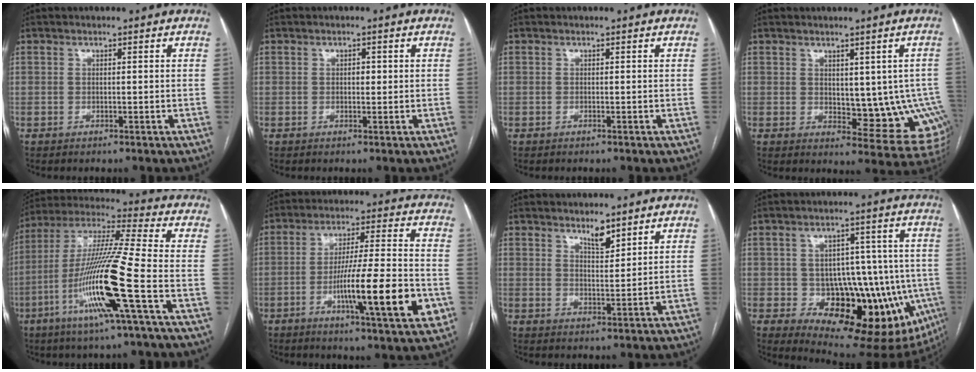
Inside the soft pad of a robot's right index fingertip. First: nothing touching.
{"total": 0.9, "force": [0.1, 0.5, 0.7], "torque": [-0.009, 0.002, 0.000]}
{"total": 0.0}
{"total": 10.0, "force": [0.0, 5.1, 8.7], "torque": [-0.081, 0.000, 0.015]}
{"total": 17.7, "force": [-6.1, -1.0, 16.6], "torque": [-0.334, -0.016, -0.122]}
{"total": 16.5, "force": [-5.2, 0.8, 15.7], "torque": [-0.246, -0.009, -0.079]}
{"total": 3.3, "force": [2.7, 0.8, 1.7], "torque": [-0.033, -0.007, 0.048]}
{"total": 18.3, "force": [-5.6, 9.8, 14.5], "torque": [-0.144, 0.022, -0.055]}